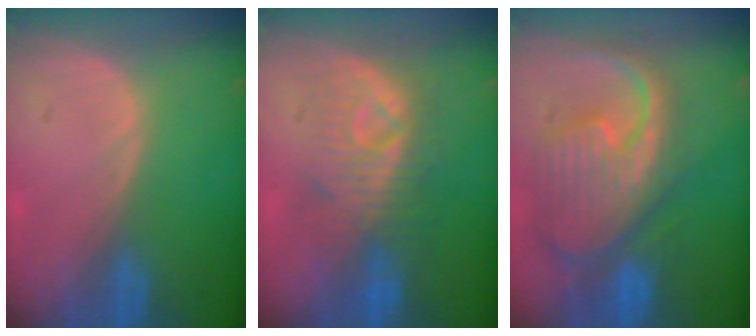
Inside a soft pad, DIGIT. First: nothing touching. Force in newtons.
{"total": 8.2, "press": 8.2, "slide": 0.2}
{"total": 12.5, "press": 10.7, "slide": 6.4}